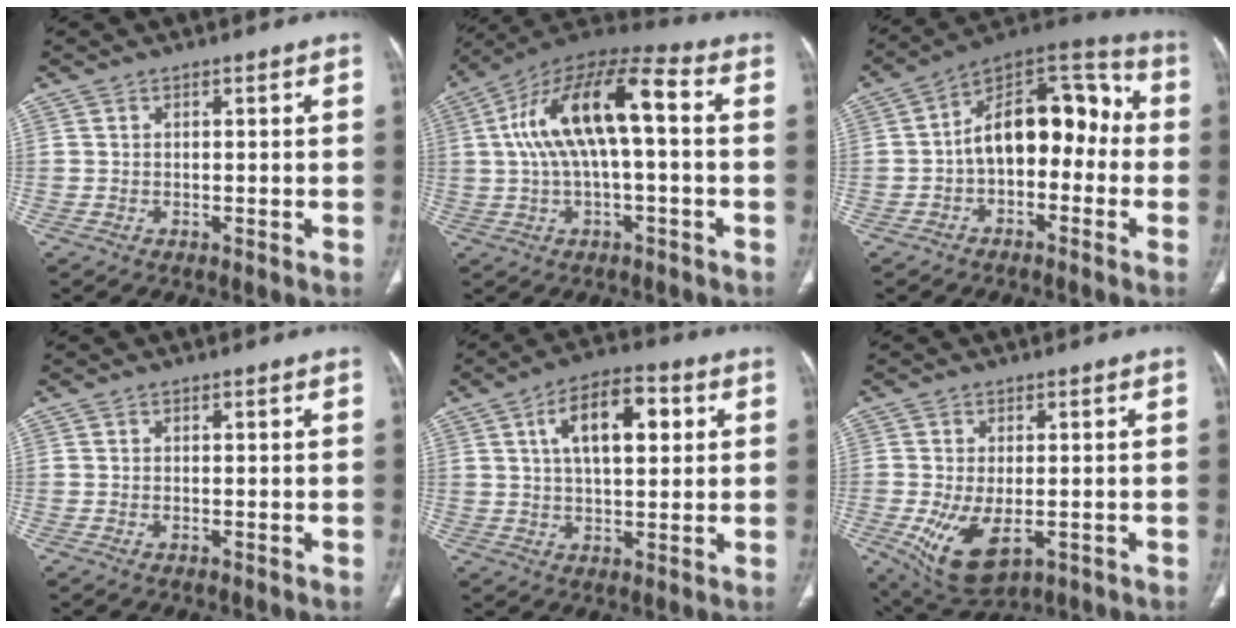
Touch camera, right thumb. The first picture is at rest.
{"total": 16.9, "force": [1.6, 6.5, 15.5], "torque": [-0.292, 0.049, 0.023]}
{"total": 15.8, "force": [-1.4, 9.7, 12.4], "torque": [-0.149, 0.058, -0.036]}
{"total": 0.0}
{"total": 12.1, "force": [3.5, 5.9, 10.0], "torque": [-0.146, 0.007, 0.053]}
{"total": 9.9, "force": [-2.9, 5.2, 8.0], "torque": [-0.148, -0.015, -0.031]}